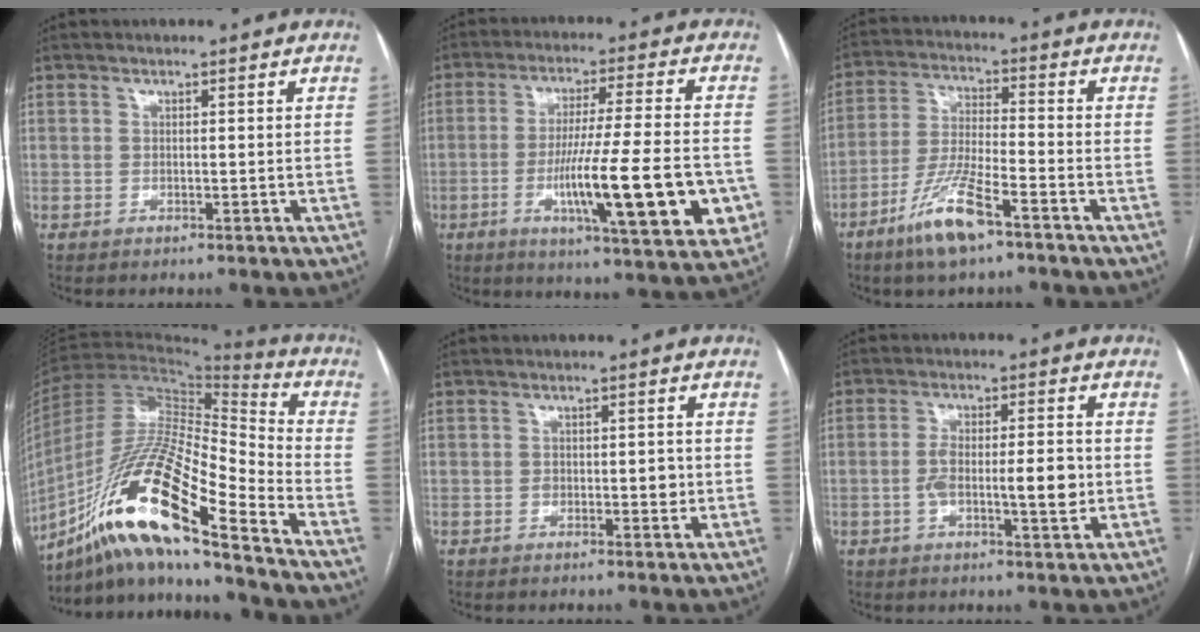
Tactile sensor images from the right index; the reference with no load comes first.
{"total": 18.4, "force": [-5.0, 1.5, 17.7], "torque": [-0.249, -0.015, -0.071]}
{"total": 9.9, "force": [-6.2, 1.5, 7.6], "torque": [-0.158, -0.016, -0.119]}
{"total": 17.3, "force": [-12.3, 1.0, 12.1], "torque": [-0.232, -0.004, -0.229]}
{"total": 2.8, "force": [-0.5, 1.6, 2.3], "torque": [-0.031, 0.003, -0.004]}
{"total": 8.0, "force": [-1.2, 2.0, 7.6], "torque": [-0.134, 0.007, -0.020]}